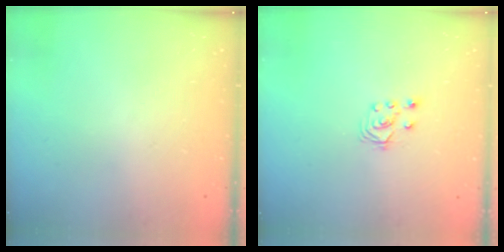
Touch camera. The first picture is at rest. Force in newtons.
{"total": 2.8, "press": 2.7, "slide": 0.7}